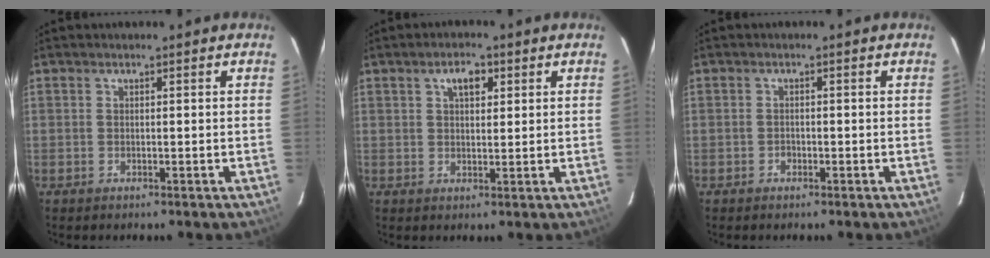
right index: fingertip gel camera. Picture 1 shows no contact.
{"total": 3.8, "force": [1.7, 2.0, 2.7], "torque": [-0.044, 0.011, 0.029]}
{"total": 1.0, "force": [-0.6, 0.7, 0.2], "torque": [-0.005, 0.001, -0.009]}